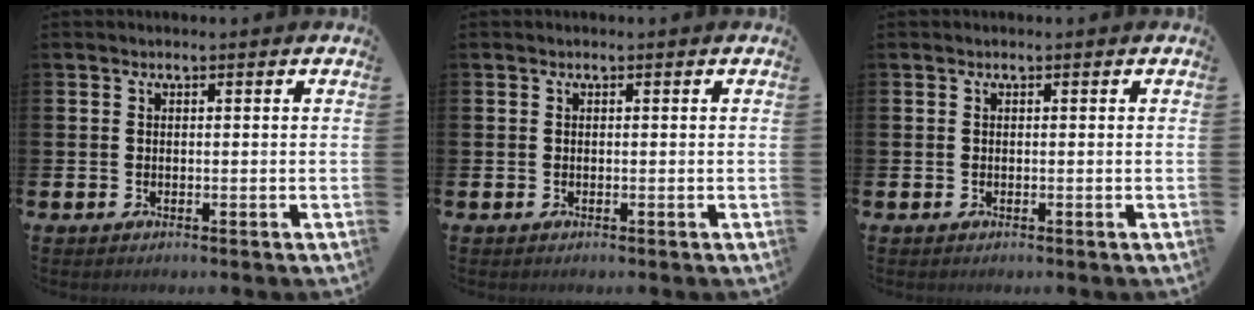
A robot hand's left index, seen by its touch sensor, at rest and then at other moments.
{"total": 0.0}
{"total": 0.0}